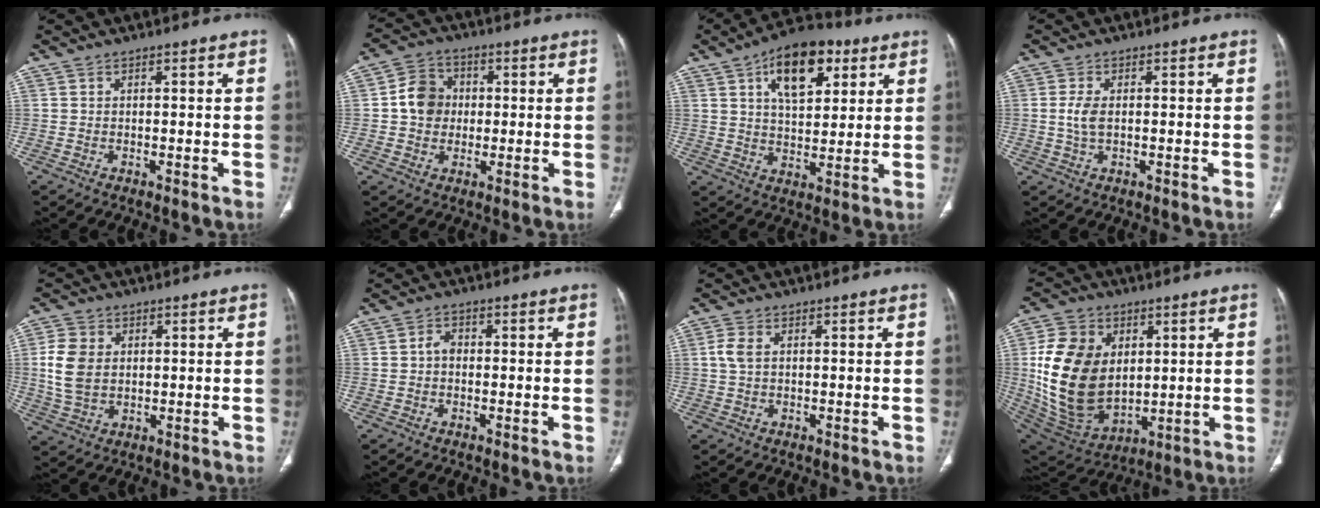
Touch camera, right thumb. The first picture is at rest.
{"total": 7.7, "force": [0.3, 6.7, 3.7], "torque": [-0.042, 0.014, -0.004]}
{"total": 14.5, "force": [6.5, 7.7, 10.5], "torque": [-0.129, -0.011, 0.101]}
{"total": 3.2, "force": [0.1, 1.5, 2.8], "torque": [-0.069, 0.000, 0.002]}
{"total": 8.4, "force": [1.0, 6.2, 5.6], "torque": [-0.112, -0.001, 0.024]}
{"total": 2.0, "force": [-0.3, 1.5, 1.3], "torque": [-0.017, 0.007, -0.012]}
{"total": 2.7, "force": [0.4, 1.6, 2.2], "torque": [-0.063, 0.005, 0.005]}
{"total": 20.7, "force": [2.4, 14.5, 14.5], "torque": [-0.264, -0.017, 0.069]}